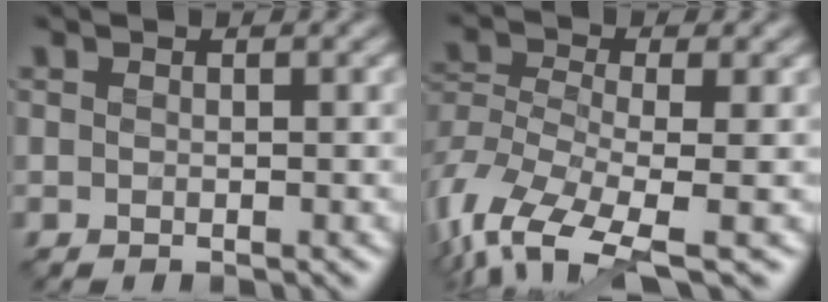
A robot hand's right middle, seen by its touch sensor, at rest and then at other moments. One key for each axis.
{"total": 9.6, "fx": -5.6, "fy": 3.9, "fz": 6.8, "tx": -0.155, "ty": -0.015, "tz": -0.111}